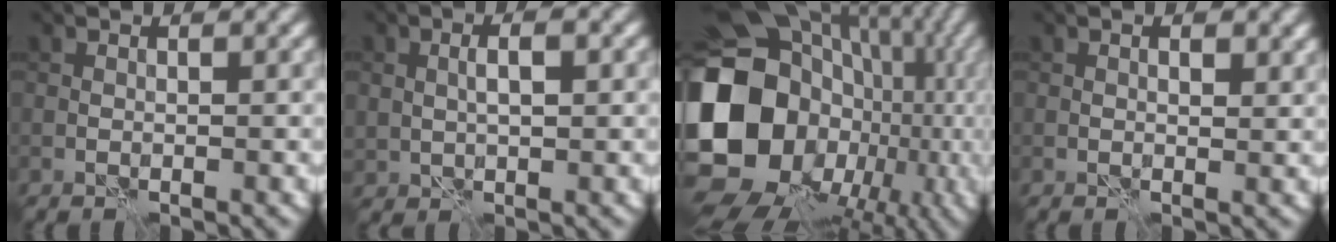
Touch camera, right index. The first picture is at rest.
{"total": 2.5, "force": [0.4, 1.3, 2.0], "torque": [-0.038, 0.000, 0.009]}
{"total": 21.1, "force": [-3.6, 18.1, 10.3], "torque": [-0.181, -0.016, -0.085]}
{"total": 1.4, "force": [0.5, 0.7, 1.1], "torque": [-0.015, -0.002, 0.010]}